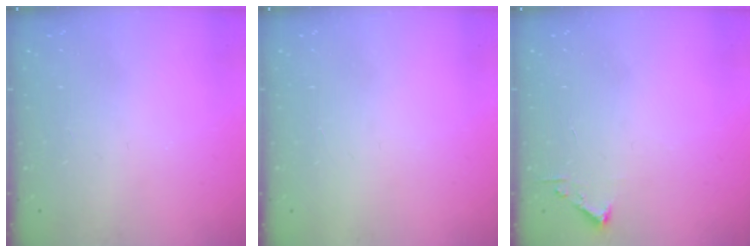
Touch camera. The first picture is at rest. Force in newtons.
{"total": 1.5, "press": 1.5, "slide": 0.1}
{"total": 2.4, "press": 2.4, "slide": 0.3}